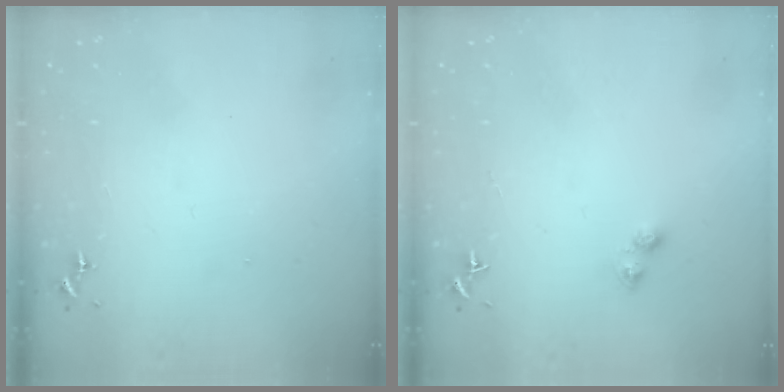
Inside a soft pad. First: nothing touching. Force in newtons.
{"total": 3.0, "press": 3.0, "slide": 0.5}